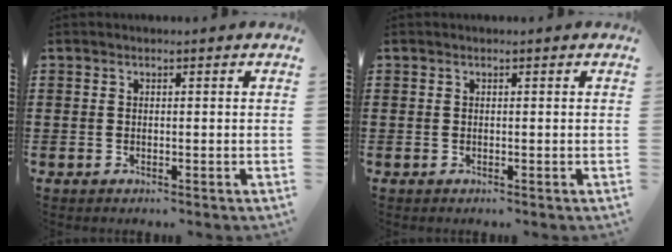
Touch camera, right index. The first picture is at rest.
{"total": 0.0}